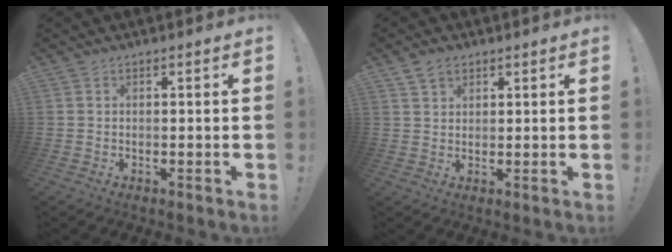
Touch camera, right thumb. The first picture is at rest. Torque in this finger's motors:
{"motor_torque": [0.55, 0.60, -0.13, 0.13, 0.01]}